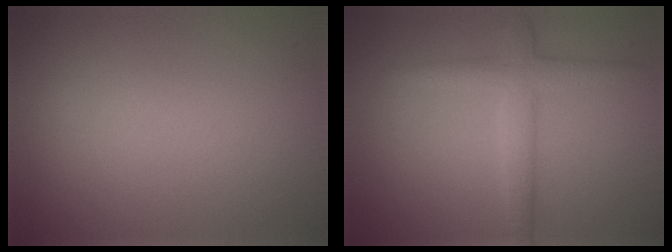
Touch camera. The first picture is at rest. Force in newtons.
{"total": 2.8, "press": 2.8, "slide": 0.1}